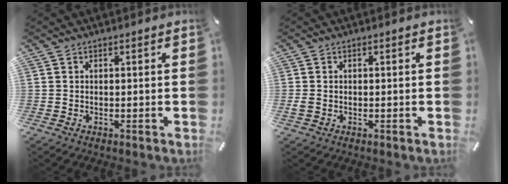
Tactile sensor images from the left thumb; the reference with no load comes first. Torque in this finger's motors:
{"motor_torque": [0.44, 0.43, 0.39, 0.30, -0.03]}